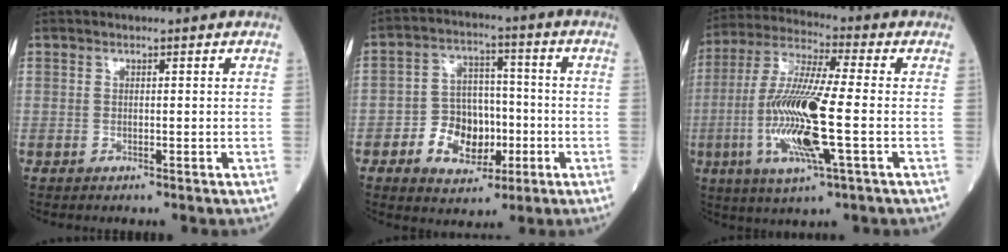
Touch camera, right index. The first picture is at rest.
{"total": 9.2, "force": [-2.9, 6.6, 5.8], "torque": [-0.103, 0.020, -0.044]}
{"total": 15.6, "force": [-3.0, 1.3, 15.3], "torque": [-0.318, -0.011, -0.060]}